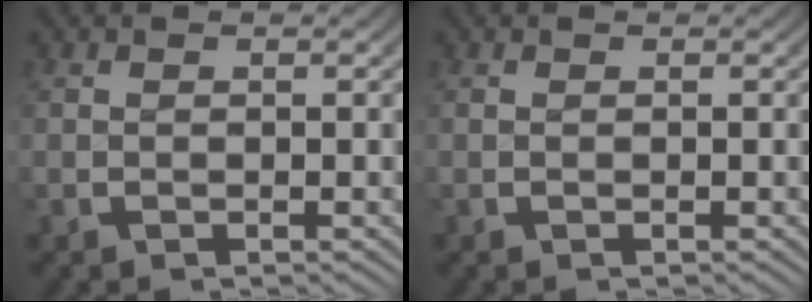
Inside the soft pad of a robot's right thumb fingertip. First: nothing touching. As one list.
[{"total": 0.0}]